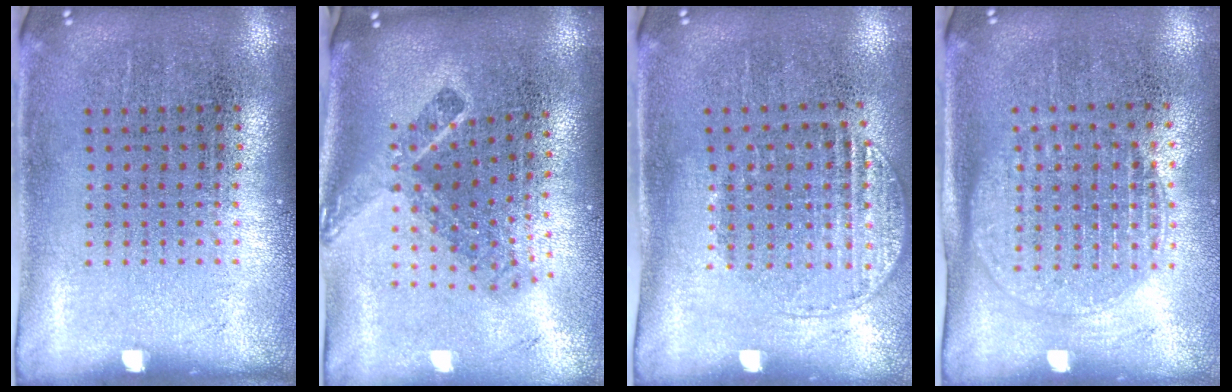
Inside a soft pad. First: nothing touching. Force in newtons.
{"total": 2.2, "press": 1.5, "slide": 1.7}
{"total": 1.3, "press": 1.1, "slide": 0.6}
{"total": 1.5, "press": 1.3, "slide": 0.8}